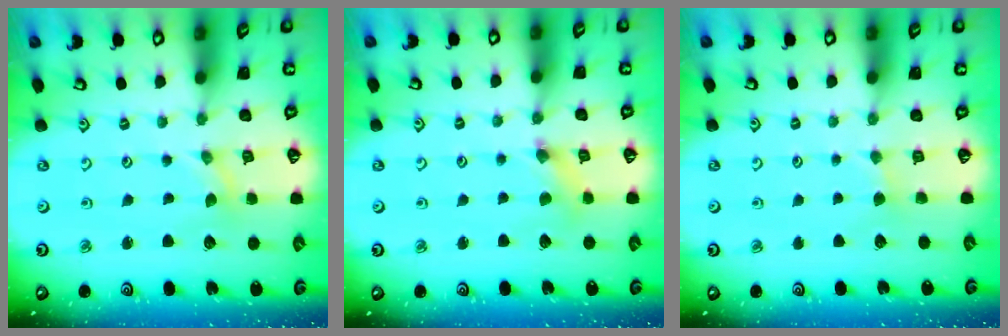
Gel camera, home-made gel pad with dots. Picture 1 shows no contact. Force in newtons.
{"total": 2.1, "press": 2.1, "slide": 0.2}
{"total": 1.1, "press": 1.1, "slide": 0.3}